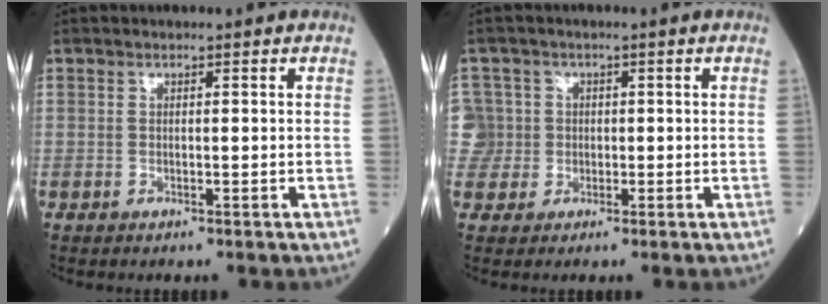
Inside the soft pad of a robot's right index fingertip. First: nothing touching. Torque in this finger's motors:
{"motor_torque": [0.02, 0.05, -0.03, -0.02]}